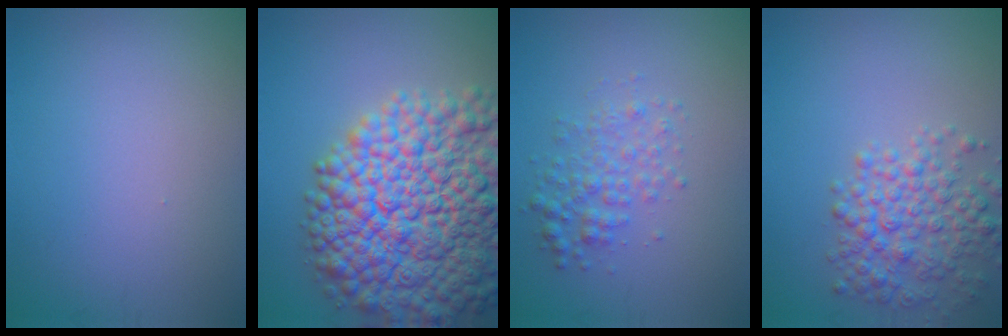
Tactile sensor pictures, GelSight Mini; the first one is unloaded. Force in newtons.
{"total": 16.1, "press": 16.0, "slide": 0.8}
{"total": 2.6, "press": 2.6, "slide": 0.1}
{"total": 4.8, "press": 4.8, "slide": 0.2}